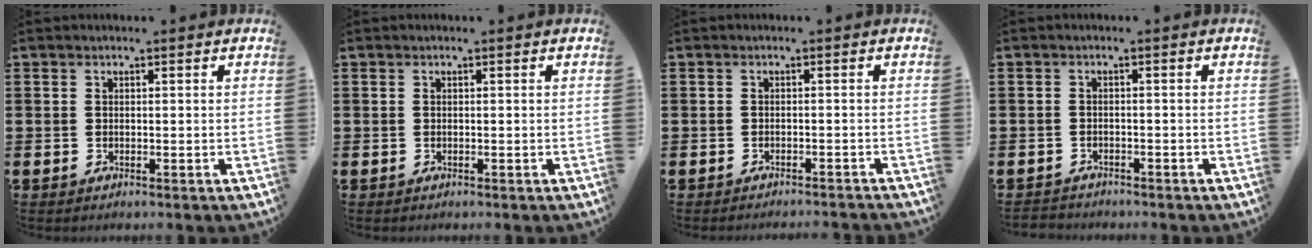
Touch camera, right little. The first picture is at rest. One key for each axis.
{"total": 0.0}
{"total": 0.9, "fx": -0.9, "fy": -0.2, "fz": 0.0, "tx": 0.000, "ty": 0.000, "tz": -0.019}
{"total": 1.1, "fx": -1.1, "fy": 0.2, "fz": -0.2, "tx": 0.000, "ty": 0.003, "tz": -0.025}